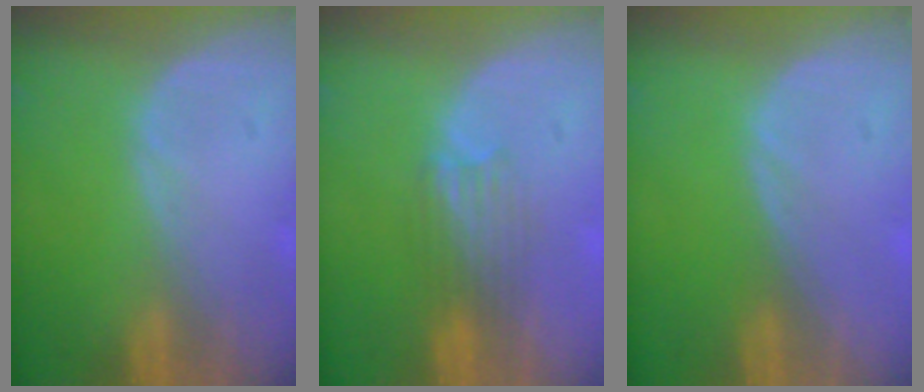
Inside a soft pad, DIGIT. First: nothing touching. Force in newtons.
{"total": 3.2, "press": 3.2, "slide": 0.2}
{"total": 0.0}